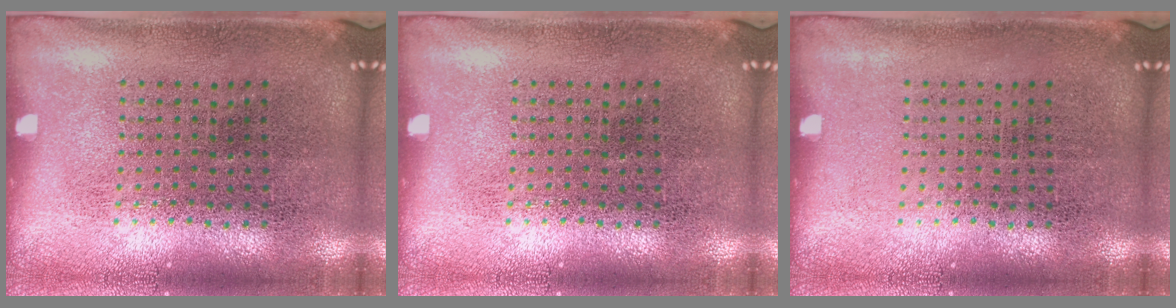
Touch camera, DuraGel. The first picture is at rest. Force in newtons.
{"total": 0.0}
{"total": 0.0}